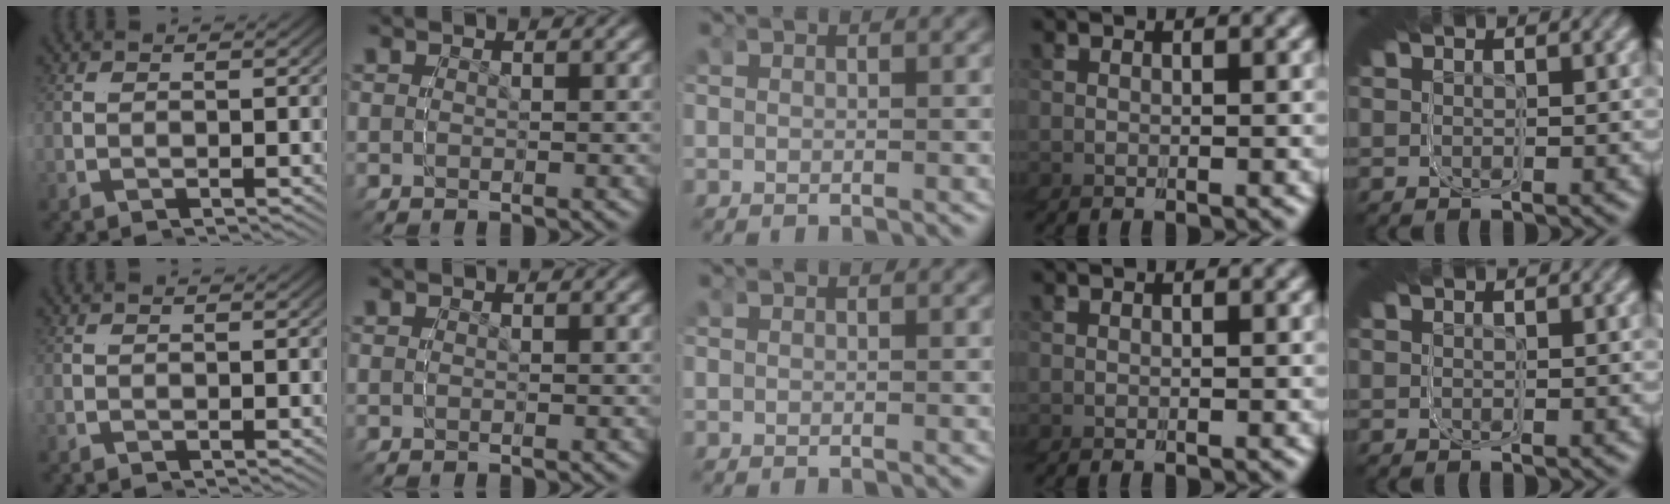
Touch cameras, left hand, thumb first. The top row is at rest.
{}